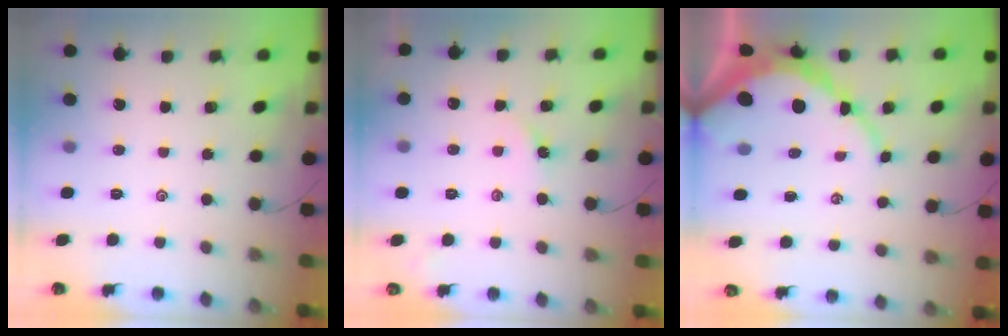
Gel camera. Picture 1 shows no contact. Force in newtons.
{"total": 2.3, "press": 2.3, "slide": 0.4}
{"total": 11.1, "press": 11.0, "slide": 1.2}